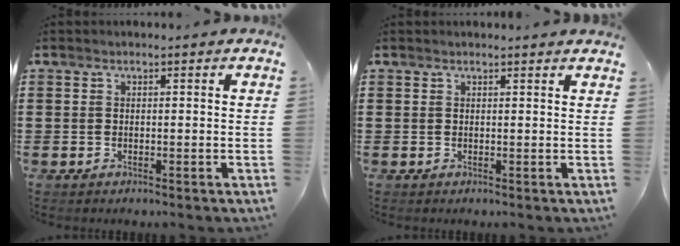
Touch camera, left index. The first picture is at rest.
{"total": 0.5, "force": [0.5, 0.0, 0.1], "torque": [-0.004, -0.003, 0.010]}